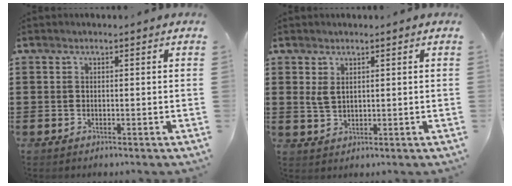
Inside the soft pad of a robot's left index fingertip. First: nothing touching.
{"total": 2.3, "force": [0.9, 1.4, 1.7], "torque": [-0.044, 0.003, 0.014]}